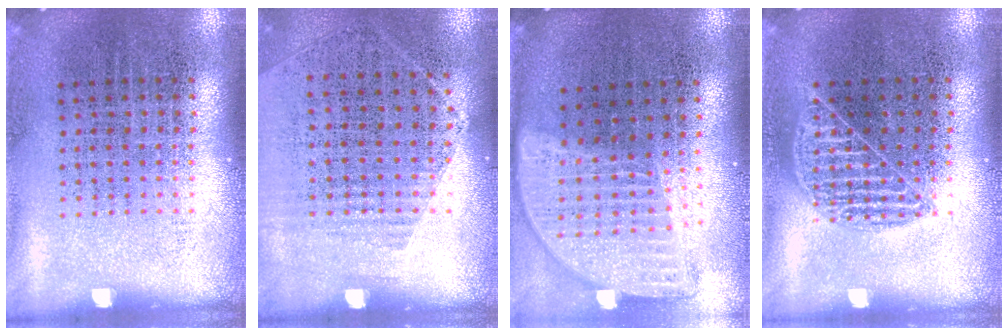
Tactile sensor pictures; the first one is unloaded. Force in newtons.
{"total": 1.3, "press": 1.0, "slide": 0.8}
{"total": 2.0, "press": 1.6, "slide": 1.1}
{"total": 1.5, "press": 1.5, "slide": 0.3}